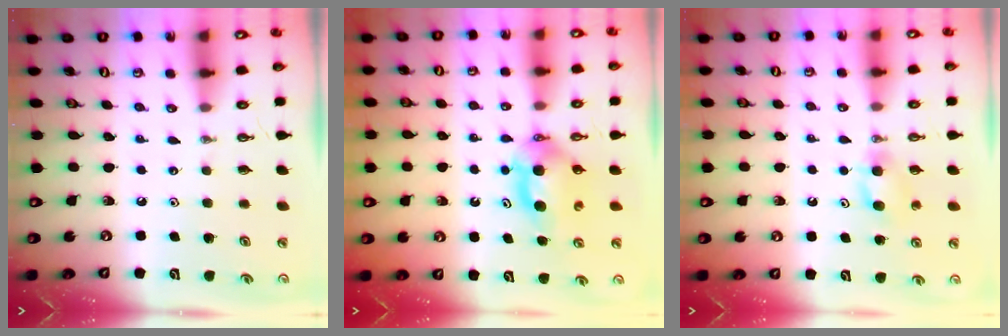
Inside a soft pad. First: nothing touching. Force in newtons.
{"total": 6.3, "press": 5.1, "slide": 3.6}
{"total": 4.3, "press": 4.2, "slide": 0.9}